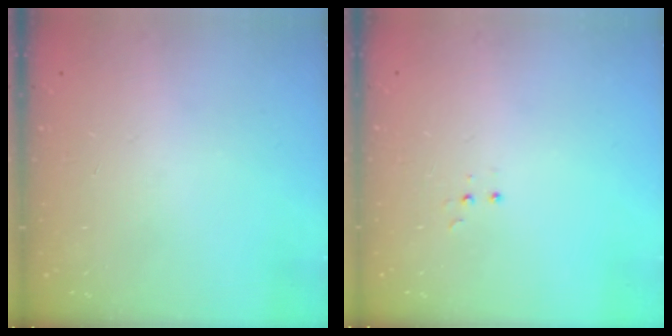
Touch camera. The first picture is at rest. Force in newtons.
{"total": 3.4, "press": 3.3, "slide": 0.7}